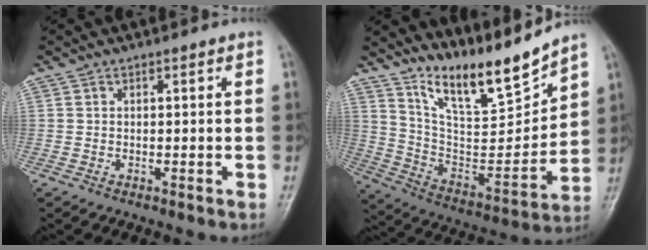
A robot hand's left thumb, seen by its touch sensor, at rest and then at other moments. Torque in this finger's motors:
{"motor_torque": [0.21, 0.35, 0.13, -0.12, 0.12]}